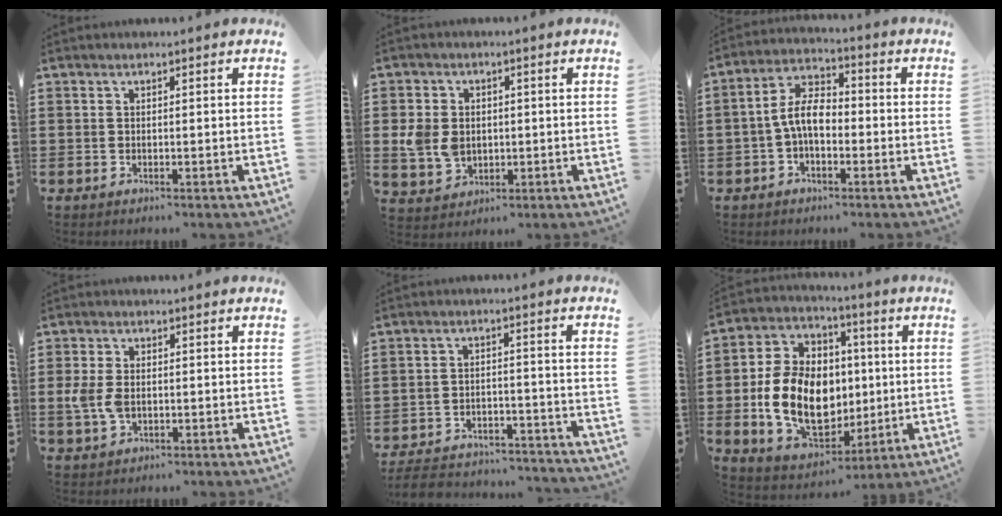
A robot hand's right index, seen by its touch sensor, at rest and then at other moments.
{"total": 5.7, "force": [0.1, 4.6, 3.4], "torque": [-0.088, 0.008, -0.001]}
{"total": 6.7, "force": [-1.1, 3.5, 5.6], "torque": [-0.128, 0.003, -0.028]}
{"total": 4.5, "force": [-0.3, 2.9, 3.4], "torque": [-0.095, -0.004, -0.013]}
{"total": 5.5, "force": [-5.3, 0.8, 1.3], "torque": [-0.031, 0.004, -0.106]}
{"total": 14.9, "force": [-1.0, 10.8, 10.2], "torque": [-0.248, -0.003, -0.016]}